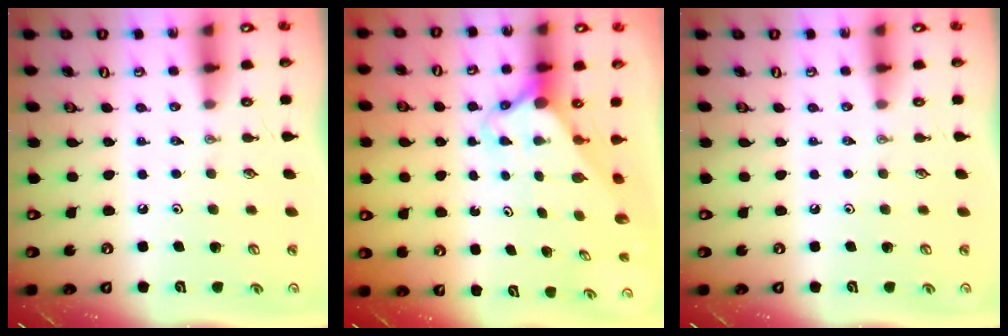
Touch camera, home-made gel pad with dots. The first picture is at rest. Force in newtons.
{"total": 3.0, "press": 3.0, "slide": 0.2}
{"total": 0.0}